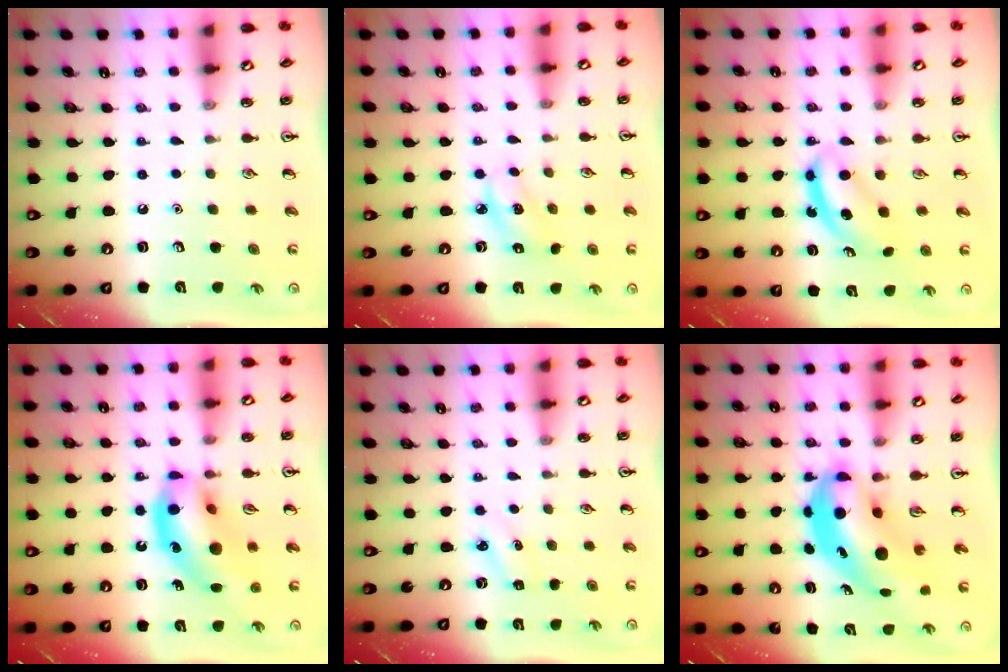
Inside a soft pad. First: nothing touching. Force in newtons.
{"total": 3.6, "press": 3.6, "slide": 0.4}
{"total": 5.8, "press": 5.8, "slide": 0.3}
{"total": 16.0, "press": 15.4, "slide": 4.2}
{"total": 2.5, "press": 2.4, "slide": 0.8}
{"total": 7.8, "press": 7.6, "slide": 1.7}